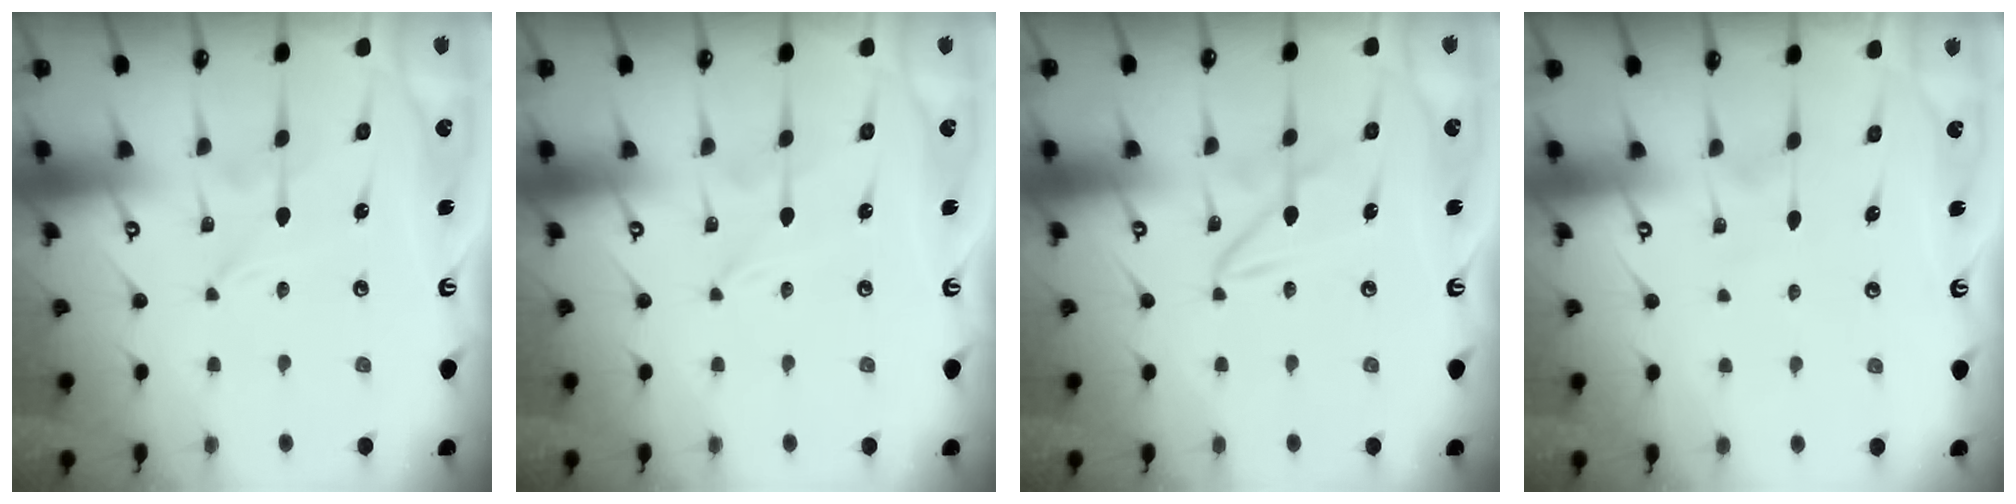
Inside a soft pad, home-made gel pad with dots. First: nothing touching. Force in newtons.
{"total": 0.0}
{"total": 2.9, "press": 2.9, "slide": 0.2}
{"total": 3.9, "press": 3.8, "slide": 0.4}